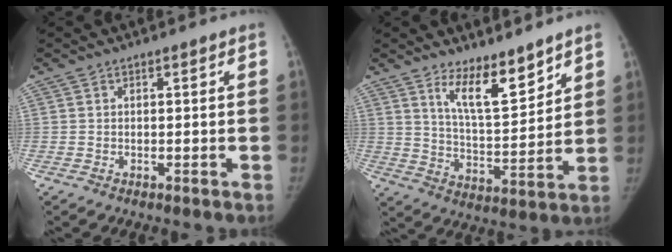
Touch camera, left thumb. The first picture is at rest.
{"total": 10.5, "force": [7.5, 3.3, 6.5], "torque": [-0.090, -0.069, 0.140]}